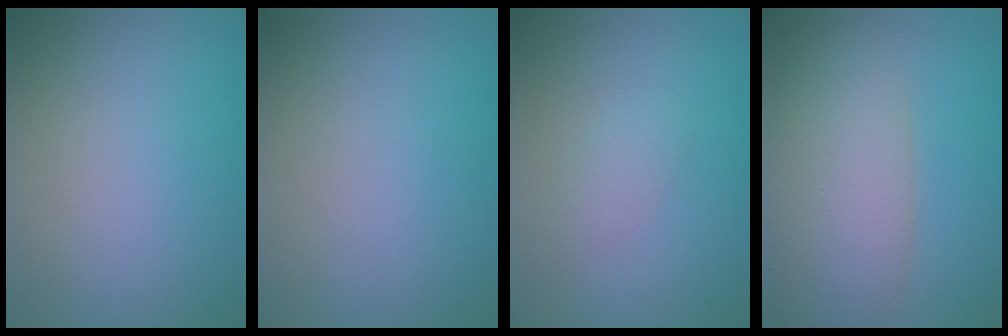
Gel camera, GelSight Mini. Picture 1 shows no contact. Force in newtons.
{"total": 0.0}
{"total": 1.5, "press": 1.5, "slide": 0.1}
{"total": 8.5, "press": 8.5, "slide": 0.8}